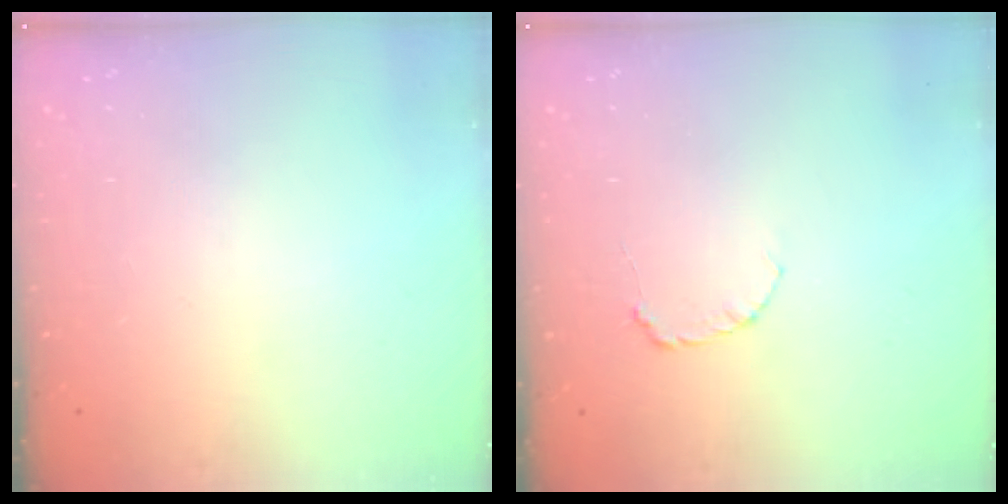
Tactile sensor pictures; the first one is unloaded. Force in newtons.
{"total": 4.0, "press": 3.9, "slide": 0.5}